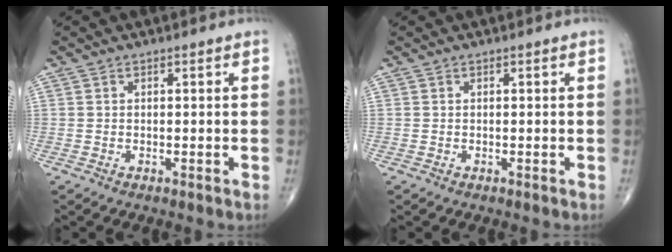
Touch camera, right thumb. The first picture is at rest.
{"total": 0.0}